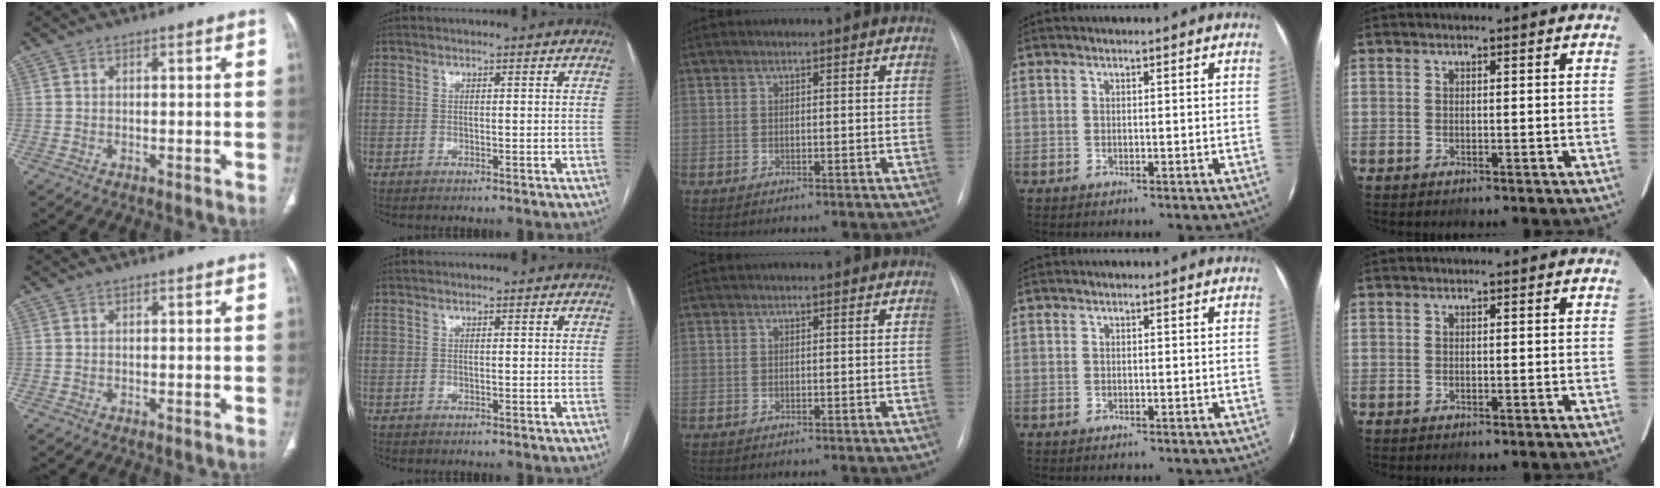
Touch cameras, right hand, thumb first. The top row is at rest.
{}